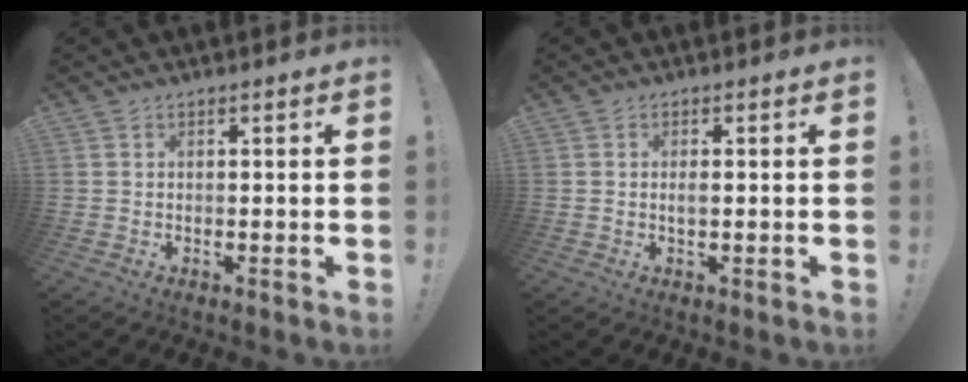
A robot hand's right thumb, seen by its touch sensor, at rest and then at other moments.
{"total": 1.3, "force": [0.0, 0.4, 1.2], "torque": [-0.016, -0.001, -0.002]}